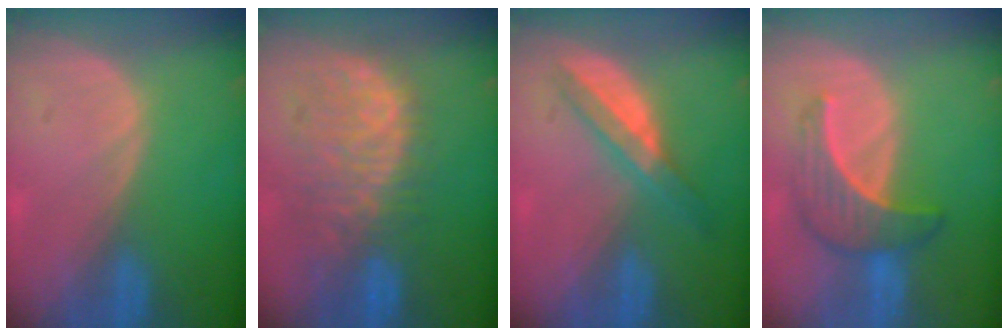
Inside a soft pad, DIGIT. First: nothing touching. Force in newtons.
{"total": 10.7, "press": 9.4, "slide": 5.2}
{"total": 5.8, "press": 5.2, "slide": 2.6}
{"total": 6.5, "press": 6.4, "slide": 1.0}